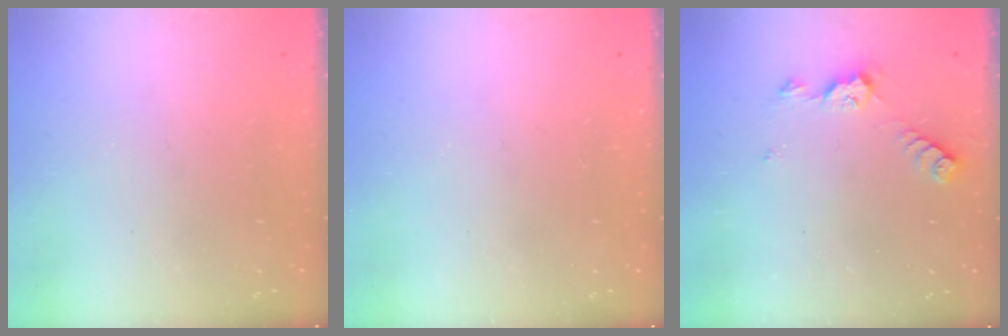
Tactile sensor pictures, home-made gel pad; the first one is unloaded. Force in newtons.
{"total": 1.7, "press": 1.7, "slide": 0.2}
{"total": 5.5, "press": 5.4, "slide": 0.6}